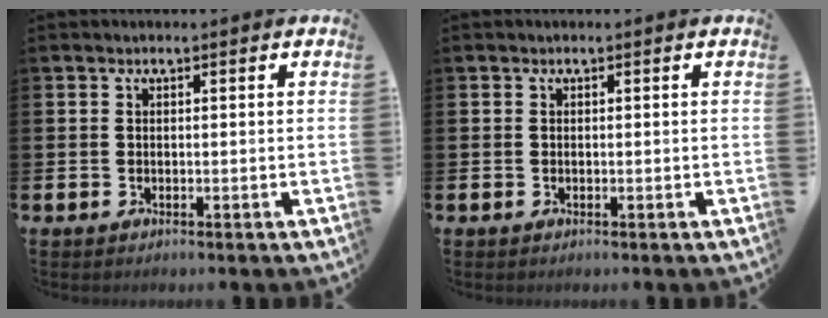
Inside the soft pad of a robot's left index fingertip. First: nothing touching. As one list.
[{"total": 0.0}]